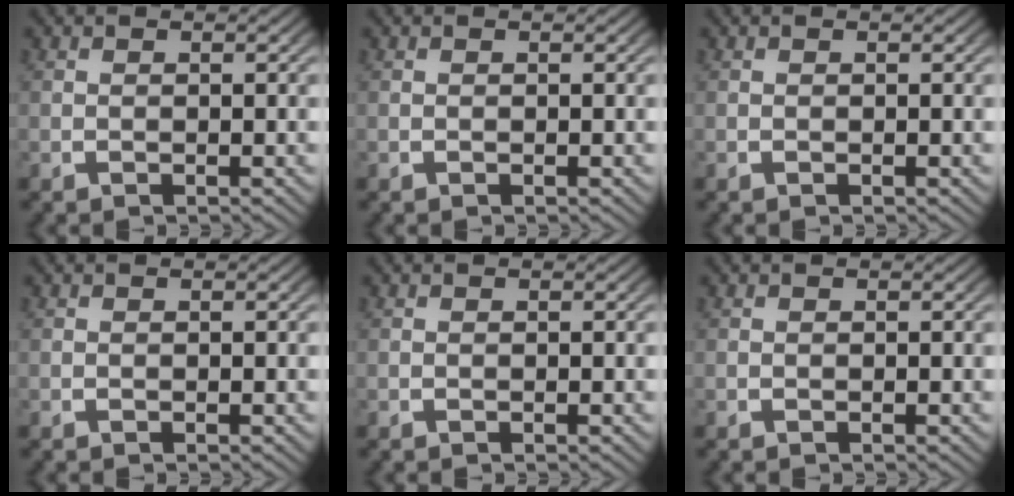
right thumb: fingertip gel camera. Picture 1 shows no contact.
{"total": 0.0}
{"total": 0.0}
{"total": 0.0}
{"total": 0.0}
{"total": 0.0}